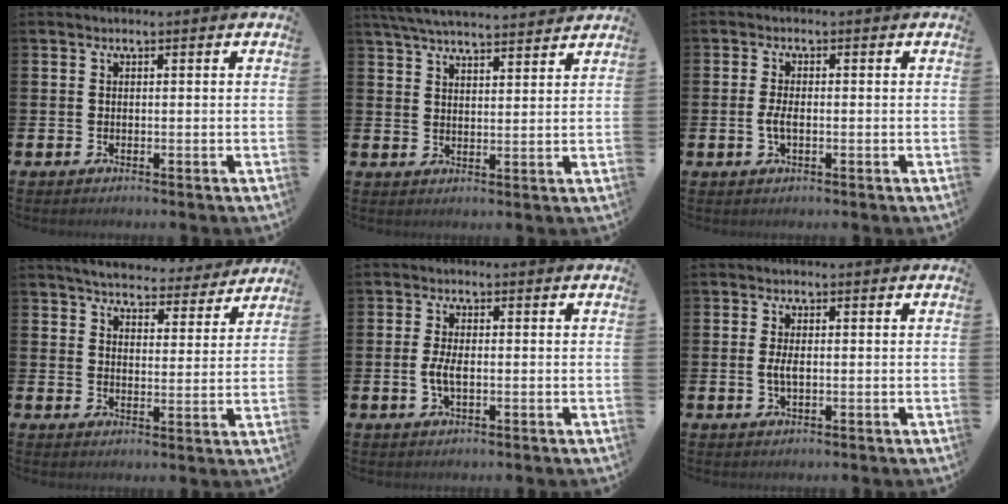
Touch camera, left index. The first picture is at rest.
{"total": 5.6, "force": [5.4, 0.5, 1.2], "torque": [-0.044, -0.024, 0.099]}
{"total": 2.3, "force": [-0.4, 1.0, 2.0], "torque": [-0.037, 0.001, -0.008]}
{"total": 5.2, "force": [5.1, 1.0, 0.6], "torque": [-0.016, -0.039, 0.084]}
{"total": 3.0, "force": [-0.3, 1.2, 2.7], "torque": [-0.056, -0.001, -0.010]}
{"total": 2.2, "force": [-0.1, 0.8, 2.1], "torque": [-0.038, 0.001, -0.003]}